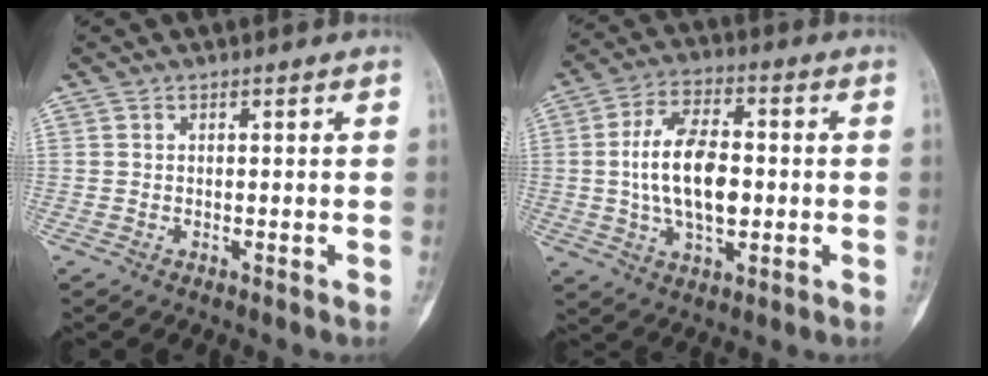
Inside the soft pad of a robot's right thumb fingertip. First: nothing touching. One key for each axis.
{"total": 13.8, "fx": -0.2, "fy": 7.4, "fz": 11.7, "tx": -0.204, "ty": 0.010, "tz": -0.004}